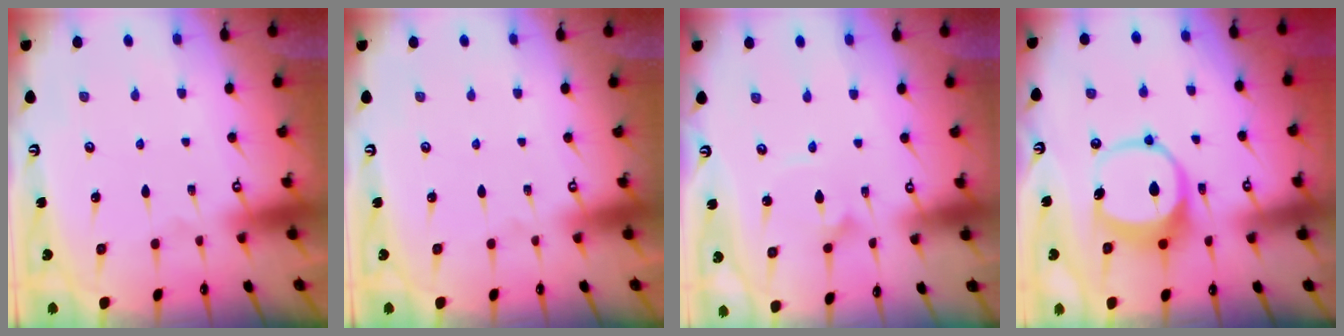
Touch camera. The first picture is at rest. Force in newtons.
{"total": 0.0}
{"total": 2.9, "press": 2.9, "slide": 0.2}
{"total": 9.4, "press": 9.3, "slide": 1.4}